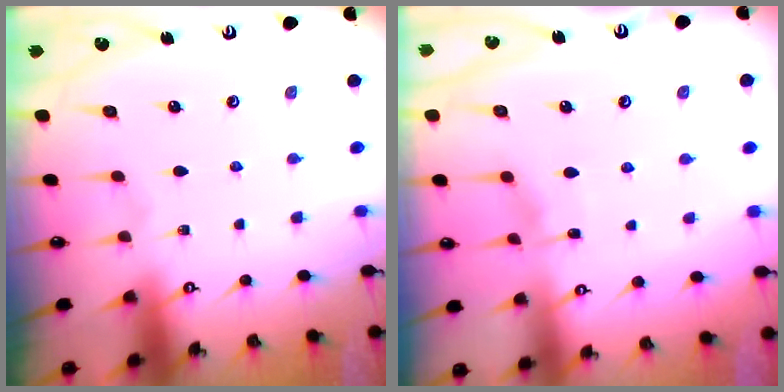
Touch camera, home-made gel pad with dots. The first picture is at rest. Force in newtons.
{"total": 4.5, "press": 4.5, "slide": 0.4}